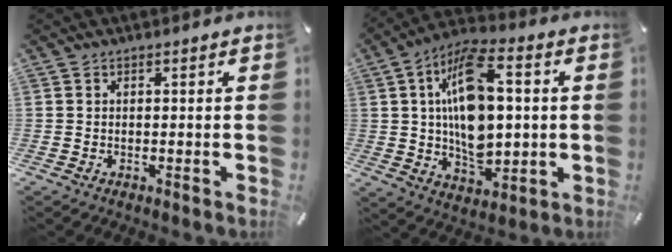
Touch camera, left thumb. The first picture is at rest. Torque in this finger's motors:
{"motor_torque": [1.68, 2.71, 1.43, 0.56, 0.25]}